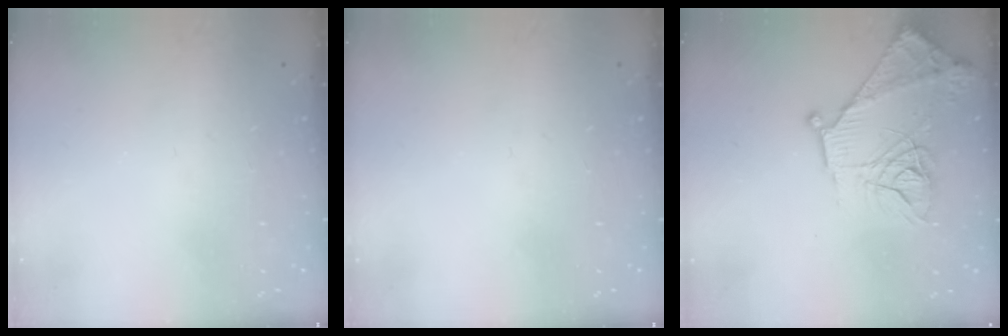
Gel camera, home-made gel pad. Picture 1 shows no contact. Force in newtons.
{"total": 0.0}
{"total": 15.5, "press": 15.4, "slide": 1.4}